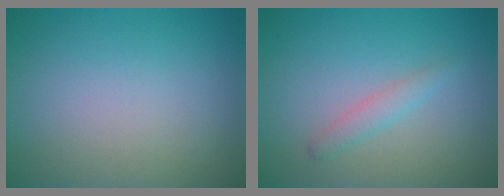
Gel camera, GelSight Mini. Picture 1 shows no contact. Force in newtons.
{"total": 1.4, "press": 1.4, "slide": 0.1}